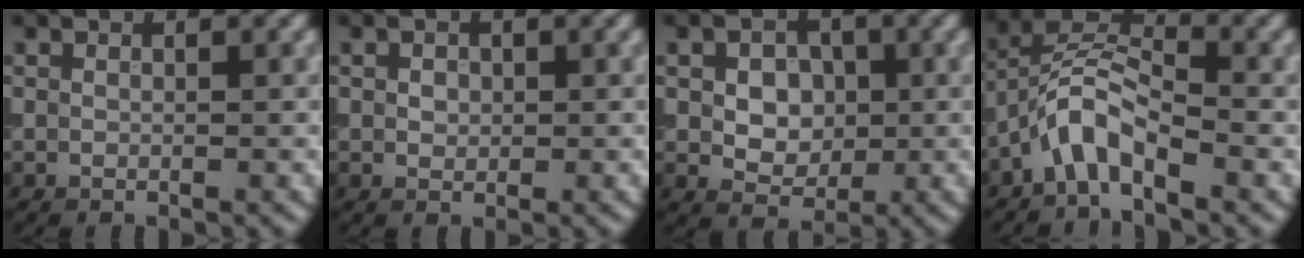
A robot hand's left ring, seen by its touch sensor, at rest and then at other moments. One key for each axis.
{"total": 1.1, "fx": 0.2, "fy": 0.9, "fz": 0.6, "tx": -0.010, "ty": 0.000, "tz": 0.002}
{"total": 4.4, "fx": 0.4, "fy": 3.3, "fz": 2.9, "tx": -0.040, "ty": 0.004, "tz": -0.001}
{"total": 4.9, "fx": -2.9, "fy": 1.6, "fz": 3.5, "tx": -0.070, "ty": 0.017, "tz": -0.065}